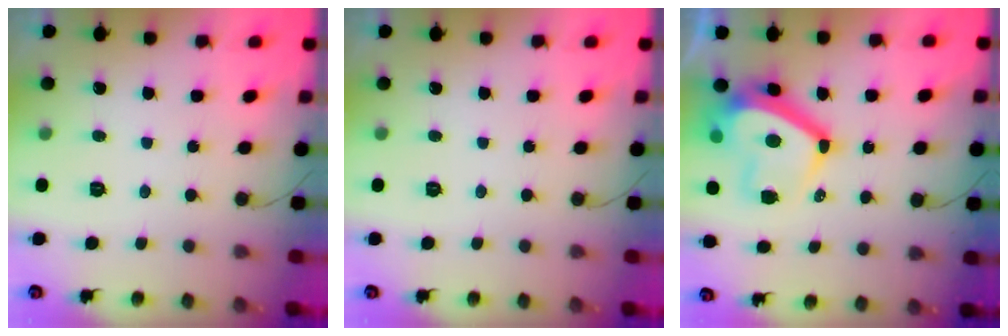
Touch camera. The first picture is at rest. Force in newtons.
{"total": 0.0}
{"total": 13.5, "press": 13.3, "slide": 1.9}